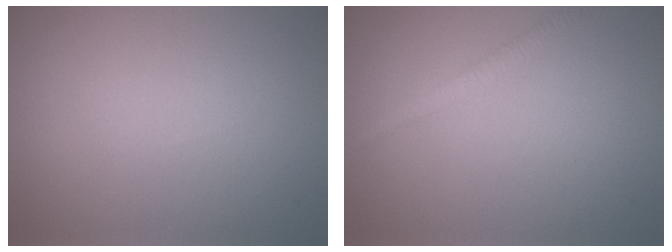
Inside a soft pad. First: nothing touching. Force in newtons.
{"total": 1.3, "press": 1.3, "slide": 0.0}